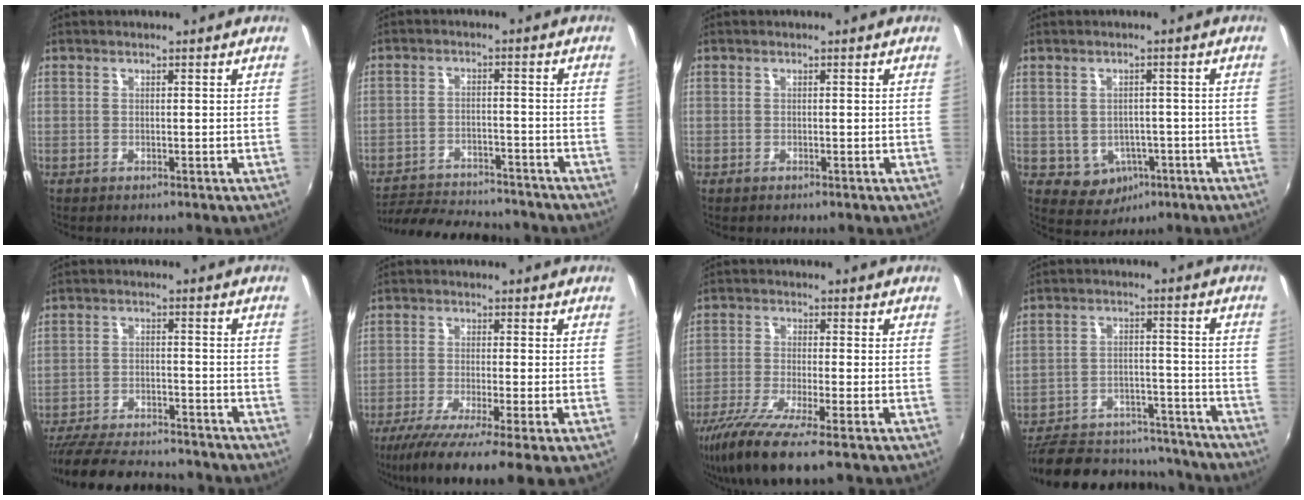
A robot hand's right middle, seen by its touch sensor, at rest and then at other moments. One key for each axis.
{"total": 16.5, "fx": -14.7, "fy": 4.4, "fz": 6.0, "tx": -0.137, "ty": -0.003, "tz": -0.209}
{"total": 0.0}
{"total": 5.6, "fx": -2.0, "fy": 4.9, "fz": 1.8, "tx": -0.046, "ty": 0.007, "tz": -0.012}
{"total": 19.3, "fx": -16.8, "fy": 5.2, "fz": 8.0, "tx": -0.175, "ty": -0.014, "tz": -0.246}
{"total": 9.9, "fx": -6.7, "fy": -0.2, "fz": 7.3, "tx": -0.152, "ty": -0.042, "tz": -0.115}
{"total": 11.2, "fx": -7.7, "fy": 1.1, "fz": 8.1, "tx": -0.181, "ty": -0.043, "tz": -0.142}
{"total": 20.9, "fx": -17.8, "fy": 8.4, "fz": 7.2, "tx": -0.153, "ty": 0.030, "tz": -0.224}